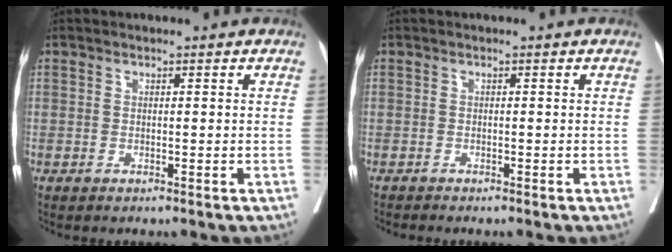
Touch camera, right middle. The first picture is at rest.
{"total": 0.7, "force": [-0.6, -0.3, -0.1], "torque": [0.002, -0.002, -0.014]}